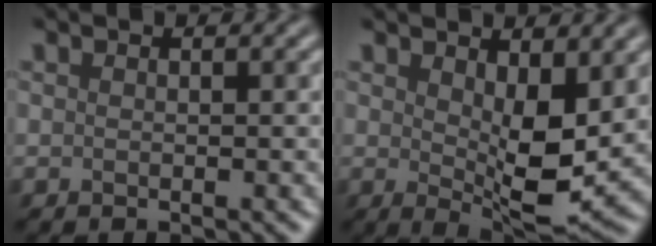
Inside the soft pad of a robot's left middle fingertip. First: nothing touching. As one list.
[{"total": 5.9, "force": [0.9, 2.1, 5.4], "torque": [-0.096, -0.011, 0.029]}]